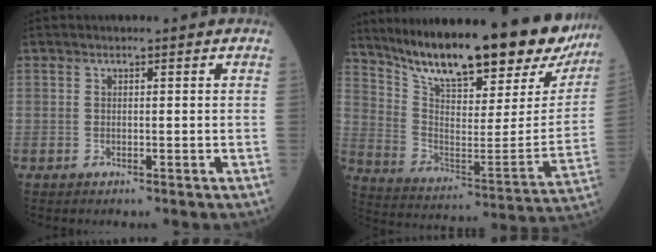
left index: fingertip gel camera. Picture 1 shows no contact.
{"total": 28.8, "force": [23.4, 6.8, 15.3], "torque": [-0.247, -0.049, 0.330]}